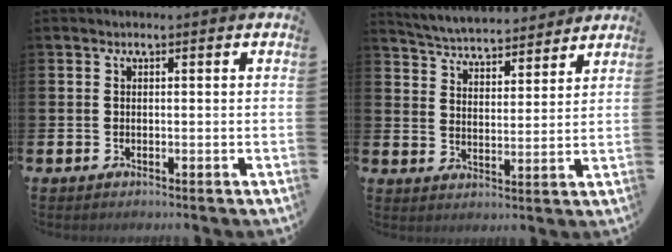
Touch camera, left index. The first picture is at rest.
{"total": 5.1, "force": [5.0, 0.8, 0.4], "torque": [-0.029, -0.038, 0.087]}